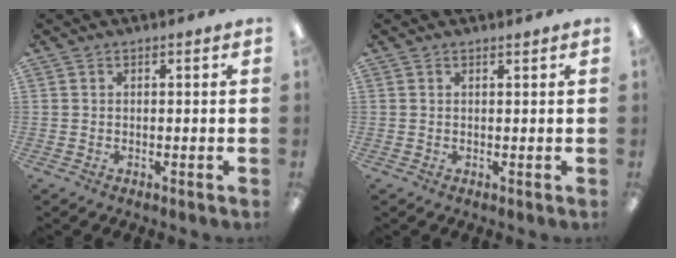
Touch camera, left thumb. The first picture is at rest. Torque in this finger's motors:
{"motor_torque": [0.06, -0.01, -0.16, 0.04, -0.01]}